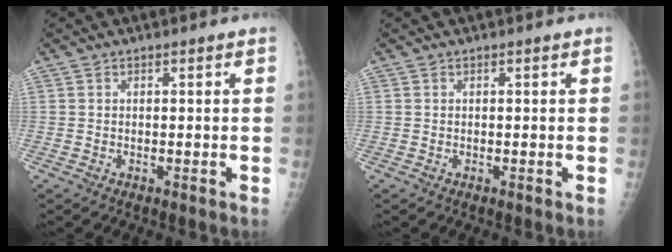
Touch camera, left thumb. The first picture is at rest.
{"total": 0.0}